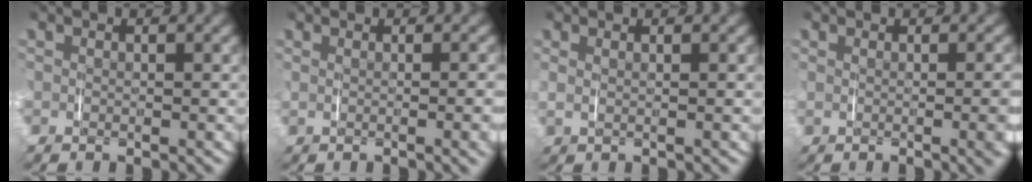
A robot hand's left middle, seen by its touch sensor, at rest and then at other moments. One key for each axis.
{"total": 2.4, "fx": 0.3, "fy": 0.1, "fz": 2.3, "tx": -0.028, "ty": 0.007, "tz": 0.003}
{"total": 1.3, "fx": 0.6, "fy": 0.3, "fz": 1.1, "tx": -0.028, "ty": -0.001, "tz": 0.014}
{"total": 3.1, "fx": 0.3, "fy": 0.4, "fz": 3.0, "tx": -0.028, "ty": 0.006, "tz": 0.002}